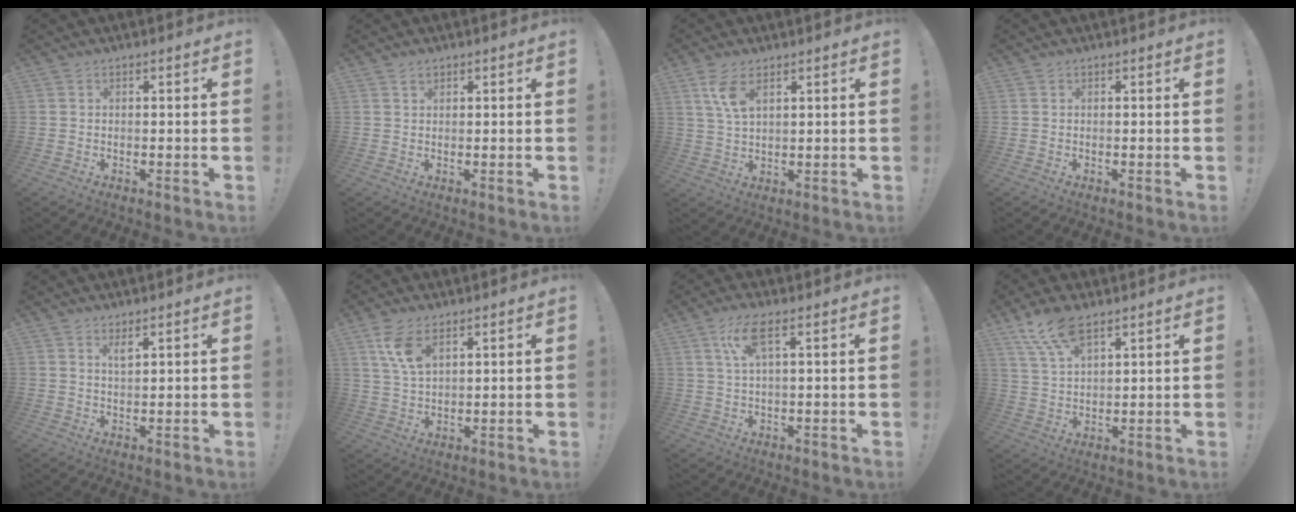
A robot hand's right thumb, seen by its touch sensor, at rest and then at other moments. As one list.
[{"total": 1.2, "force": [0.9, 0.7, 0.2], "torque": [0.003, -0.004, 0.016]}, {"total": 6.7, "force": [3.5, 2.7, 5.0], "torque": [-0.093, -0.017, 0.062]}, {"total": 0.0}, {"total": 2.5, "force": [1.8, 0.5, 1.7], "torque": [-0.021, -0.011, 0.028]}, {"total": 8.2, "force": [4.6, 4.0, 5.5], "torque": [-0.104, -0.018, 0.084]}, {"total": 6.9, "force": [2.7, 1.6, 6.2], "torque": [-0.115, 0.001, 0.048]}, {"total": 9.3, "force": [6.6, 3.4, 5.7], "torque": [-0.108, -0.028, 0.124]}]